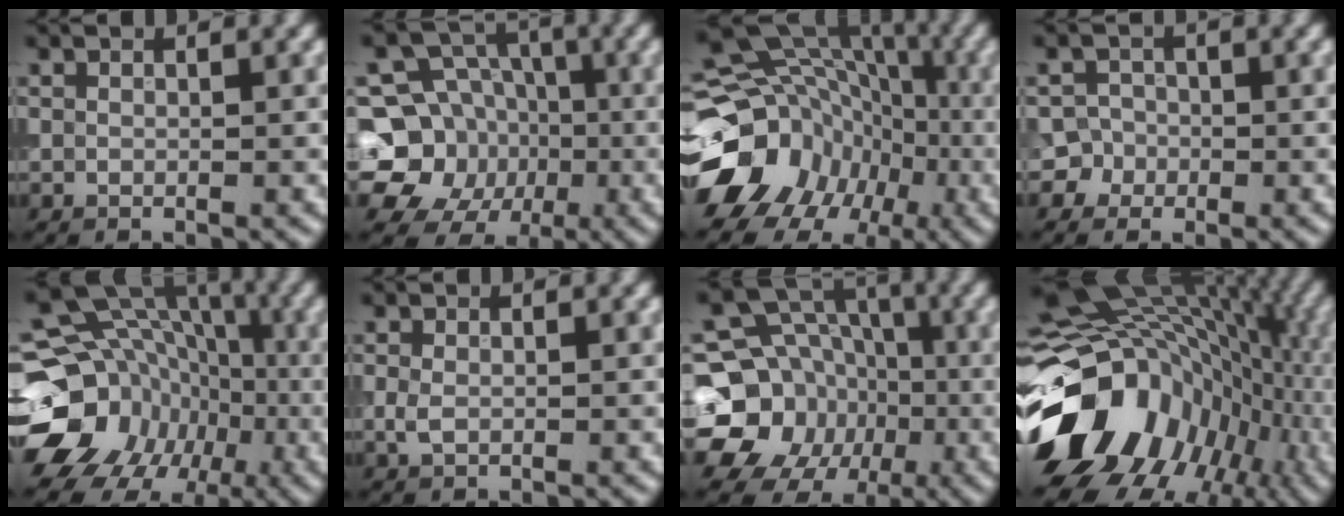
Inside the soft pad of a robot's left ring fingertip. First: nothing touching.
{"total": 11.0, "force": [-2.0, 10.0, 3.9], "torque": [-0.064, -0.012, -0.067]}
{"total": 17.6, "force": [-5.4, 15.3, 6.8], "torque": [-0.135, -0.019, -0.108]}
{"total": 3.4, "force": [-1.6, 3.0, 0.1], "torque": [0.033, 0.005, -0.037]}
{"total": 15.0, "force": [-2.8, 12.7, 7.5], "torque": [-0.126, -0.022, -0.056]}
{"total": 1.2, "force": [-0.1, 0.8, 0.9], "torque": [-0.023, -0.001, -0.002]}
{"total": 15.8, "force": [-4.4, 13.9, 6.2], "torque": [-0.129, -0.025, -0.088]}
{"total": 16.9, "force": [-4.8, 12.7, 10.0], "torque": [-0.189, -0.017, -0.076]}